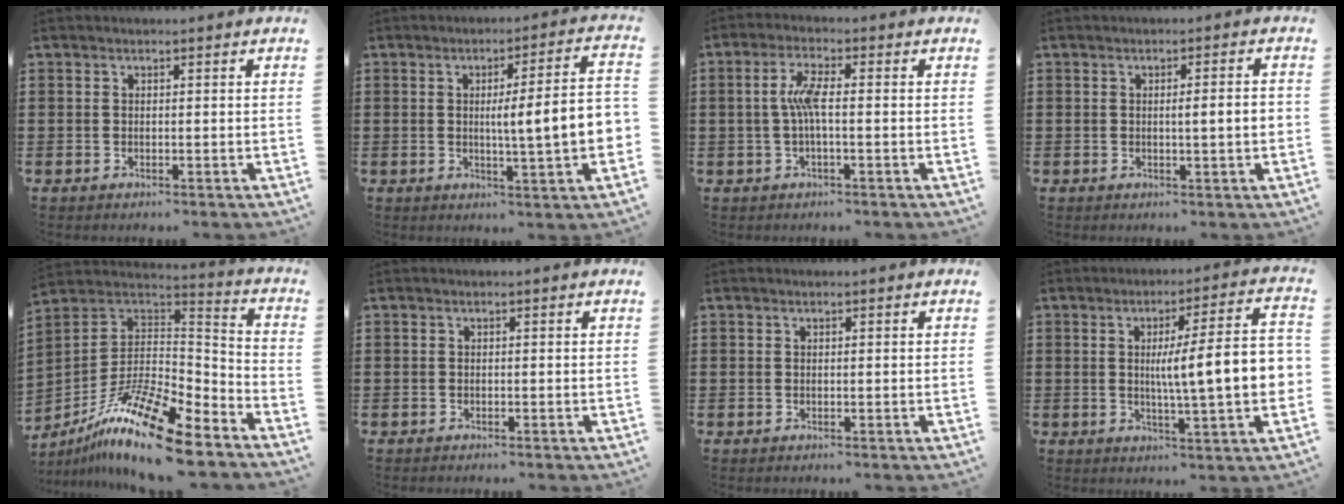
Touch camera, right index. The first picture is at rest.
{"total": 8.5, "force": [-0.1, 0.5, 8.5], "torque": [-0.134, -0.012, -0.011]}
{"total": 4.9, "force": [-0.3, 1.0, 4.8], "torque": [-0.102, -0.001, -0.013]}
{"total": 3.1, "force": [-0.1, 0.1, 3.1], "torque": [-0.054, -0.003, -0.003]}
{"total": 16.9, "force": [-11.9, 3.4, 11.6], "torque": [-0.225, 0.030, -0.216]}
{"total": 0.0}
{"total": 0.0}
{"total": 11.2, "force": [0.2, 1.3, 11.1], "torque": [-0.174, -0.008, -0.007]}